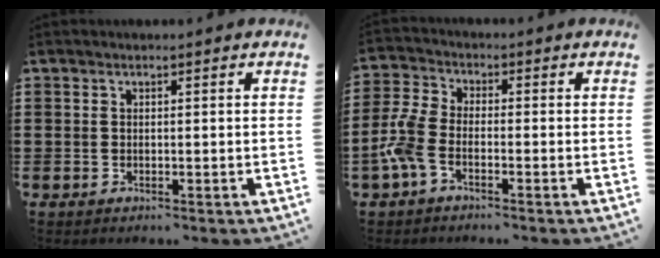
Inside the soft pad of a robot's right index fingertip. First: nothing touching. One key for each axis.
{"total": 5.3, "fx": -3.0, "fy": 2.1, "fz": 3.8, "tx": -0.115, "ty": -0.011, "tz": -0.069}